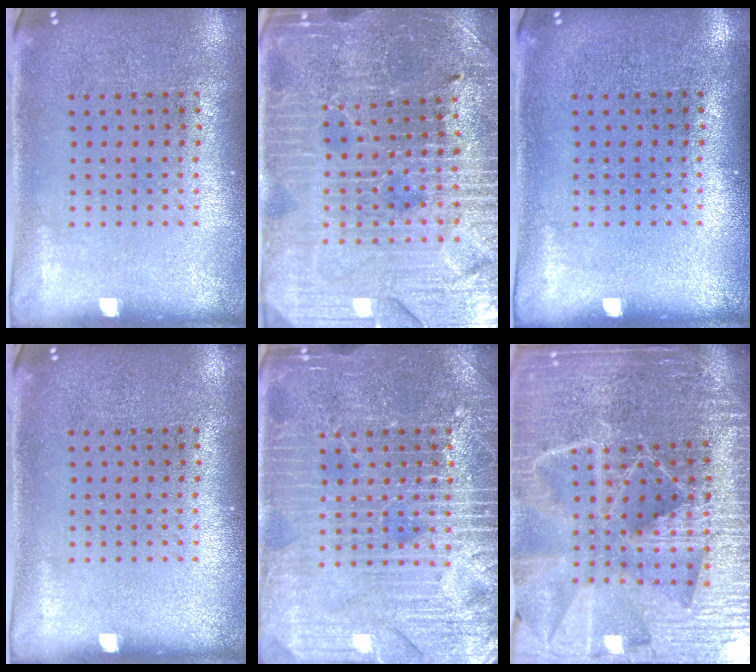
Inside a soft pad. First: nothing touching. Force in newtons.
{"total": 4.3, "press": 4.2, "slide": 1.0}
{"total": 0.0}
{"total": 0.0}
{"total": 4.4, "press": 4.3, "slide": 0.5}
{"total": 6.3, "press": 5.4, "slide": 3.1}